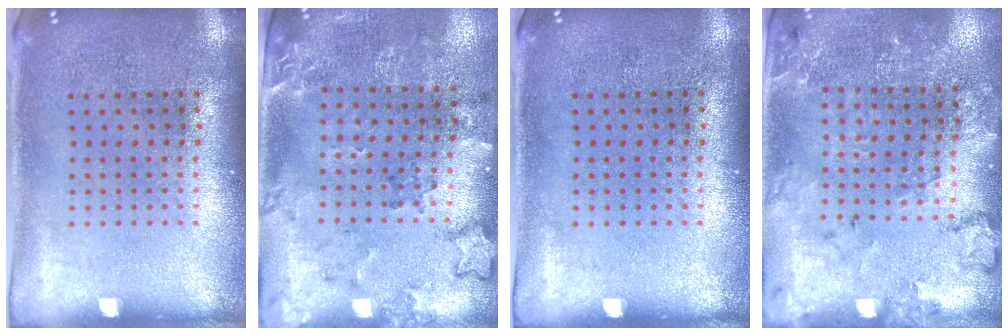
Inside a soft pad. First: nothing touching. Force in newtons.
{"total": 1.9, "press": 1.5, "slide": 1.1}
{"total": 0.0}
{"total": 1.8, "press": 1.8, "slide": 0.3}